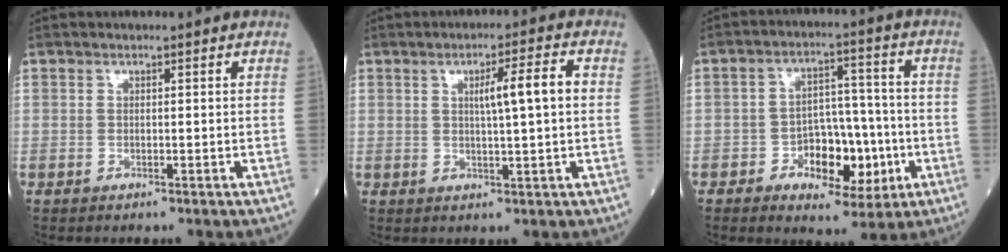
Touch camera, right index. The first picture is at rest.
{"total": 5.8, "force": [1.0, -0.1, 5.7], "torque": [-0.093, 0.007, 0.017]}
{"total": 9.9, "force": [-3.3, 5.3, 7.7], "torque": [-0.114, 0.018, -0.047]}